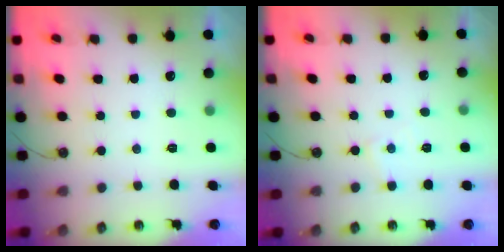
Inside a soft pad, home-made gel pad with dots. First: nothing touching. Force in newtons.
{"total": 3.5, "press": 3.4, "slide": 0.5}